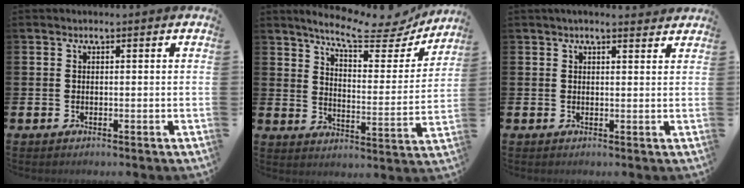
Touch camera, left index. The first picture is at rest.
{"total": 9.4, "force": [8.3, 2.0, 3.8], "torque": [-0.078, -0.061, 0.137]}
{"total": 1.8, "force": [1.7, 0.2, 0.5], "torque": [-0.011, -0.002, 0.031]}